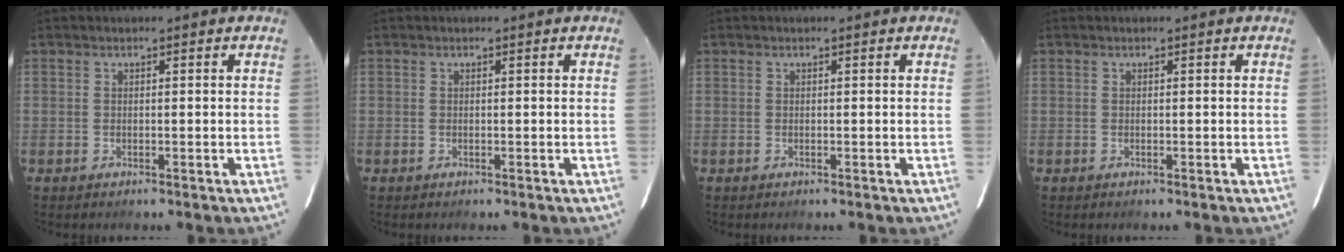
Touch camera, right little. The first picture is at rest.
{"total": 0.0}
{"total": 0.0}
{"total": 0.0}